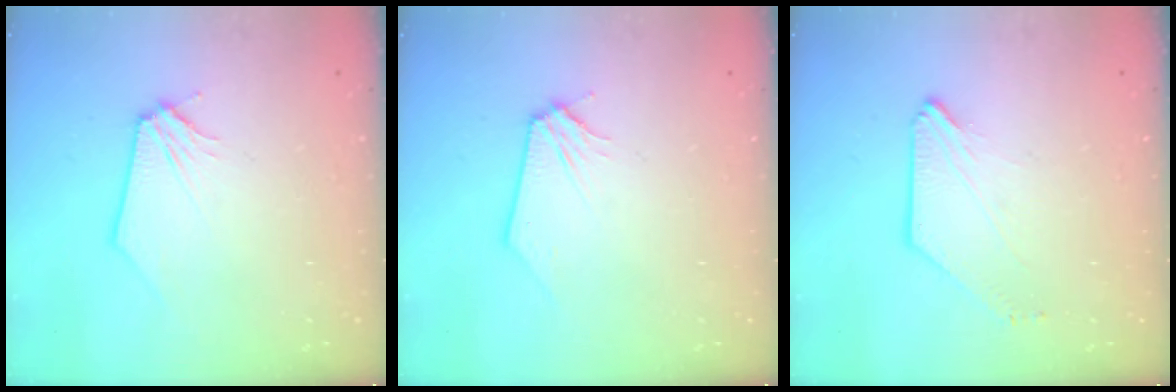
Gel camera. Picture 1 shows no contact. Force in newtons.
{"total": 0.0}
{"total": 3.0, "press": 2.9, "slide": 0.5}